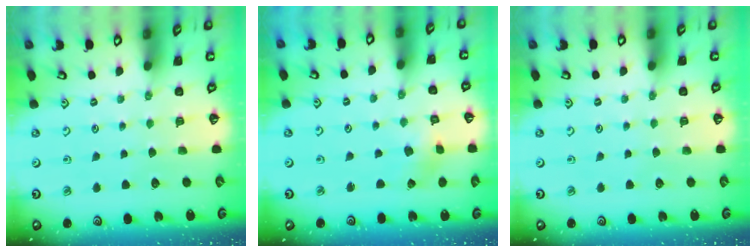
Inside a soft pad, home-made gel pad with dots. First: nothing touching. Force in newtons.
{"total": 1.0, "press": 1.0, "slide": 0.1}
{"total": 0.0}